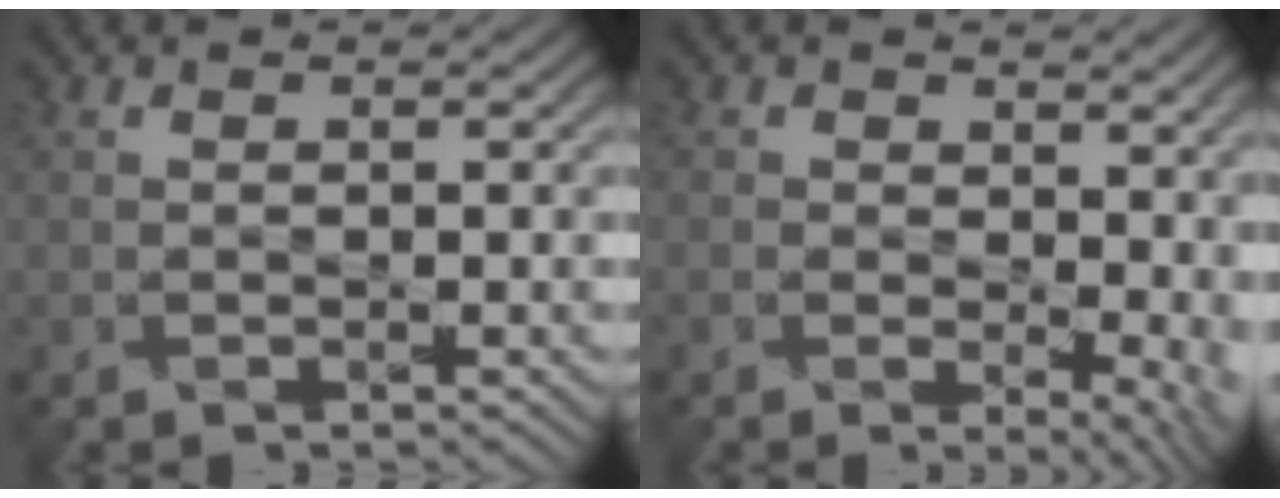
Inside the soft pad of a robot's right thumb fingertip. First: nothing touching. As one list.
[{"total": 9.0, "force": [0.0, 5.3, 7.3], "torque": [-0.094, -0.018, 0.023]}]